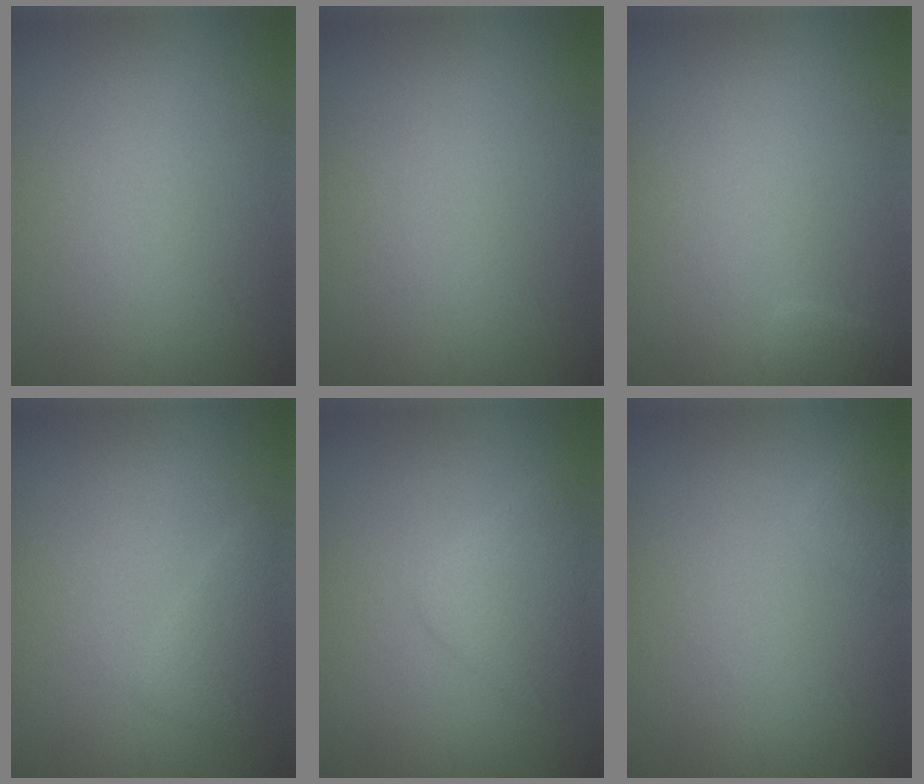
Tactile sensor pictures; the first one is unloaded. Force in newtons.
{"total": 0.0}
{"total": 1.1, "press": 1.1, "slide": 0.1}
{"total": 2.0, "press": 2.0, "slide": 0.2}
{"total": 3.0, "press": 3.0, "slide": 0.0}
{"total": 1.5, "press": 1.5, "slide": 0.1}